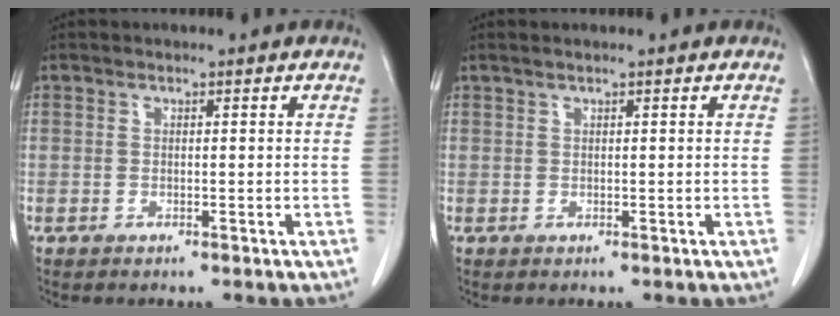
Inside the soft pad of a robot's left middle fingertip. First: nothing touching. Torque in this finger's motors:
{"motor_torque": [1.07, -1.07, 0.02, 0.00]}